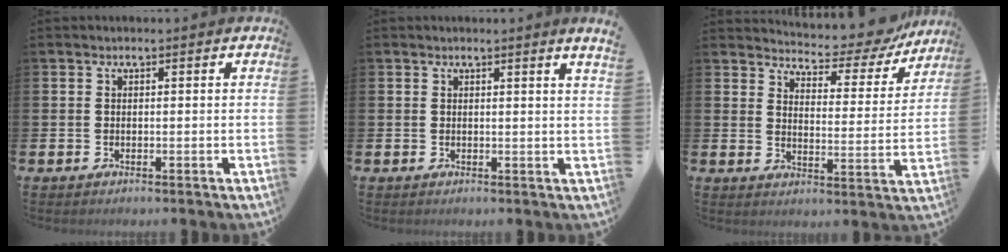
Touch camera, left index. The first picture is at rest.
{"total": 1.1, "force": [0.9, -0.5, 0.4], "torque": [-0.001, -0.007, 0.016]}
{"total": 5.8, "force": [5.5, 1.4, 1.1], "torque": [-0.034, -0.052, 0.089]}